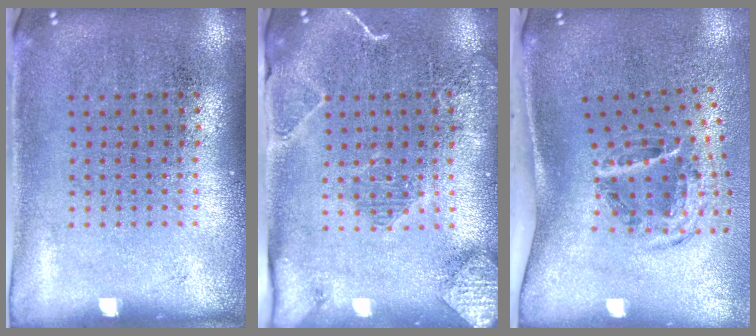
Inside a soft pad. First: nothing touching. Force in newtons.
{"total": 2.0, "press": 2.0, "slide": 0.4}
{"total": 2.0, "press": 1.2, "slide": 1.6}